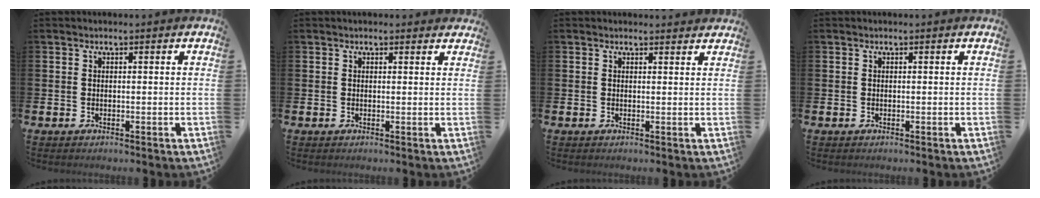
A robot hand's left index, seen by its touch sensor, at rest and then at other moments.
{"total": 0.8, "force": [0.7, 0.3, 0.1], "torque": [0.004, 0.002, 0.012]}
{"total": 1.0, "force": [0.9, 0.2, 0.0], "torque": [0.006, -0.001, 0.016]}
{"total": 0.0}